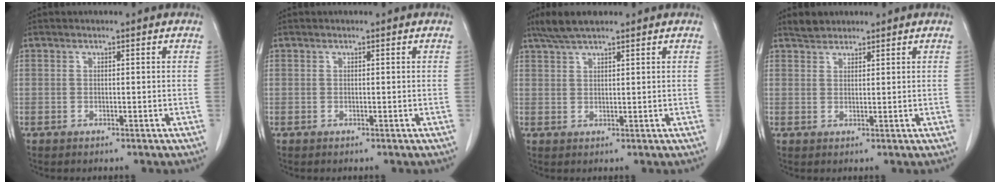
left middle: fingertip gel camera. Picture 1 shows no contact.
{"total": 0.0}
{"total": 5.0, "force": [4.1, 0.8, 2.8], "torque": [-0.061, 0.017, 0.077]}
{"total": 2.2, "force": [2.0, 0.8, 0.2], "torque": [-0.011, 0.007, 0.037]}